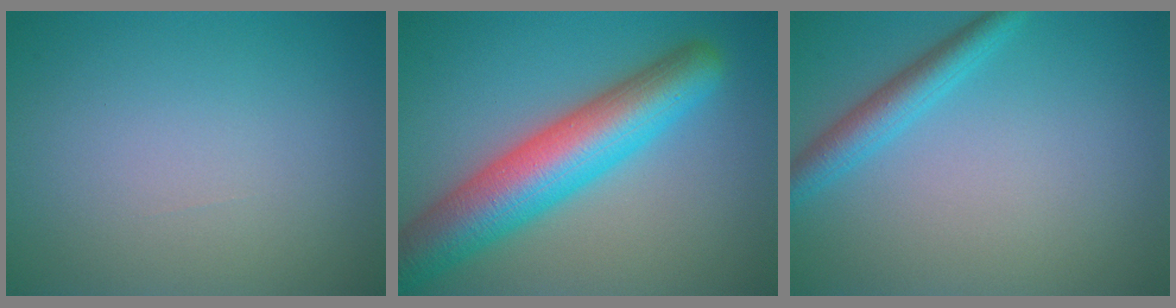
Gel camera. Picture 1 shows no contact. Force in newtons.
{"total": 9.4, "press": 9.4, "slide": 0.3}
{"total": 3.0, "press": 2.9, "slide": 0.2}